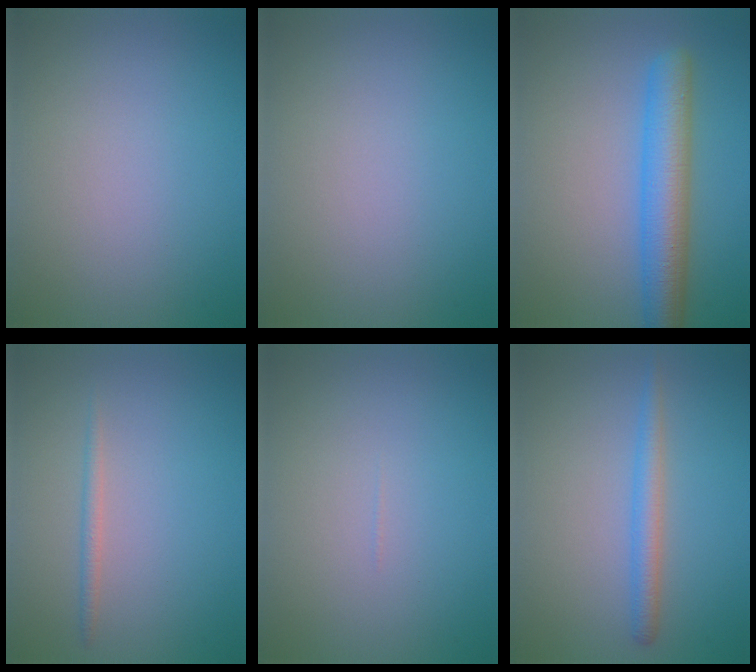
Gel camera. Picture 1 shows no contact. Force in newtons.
{"total": 0.0}
{"total": 5.9, "press": 5.9, "slide": 0.2}
{"total": 1.1, "press": 1.1, "slide": 0.0}
{"total": 0.0}
{"total": 2.2, "press": 2.2, "slide": 0.2}